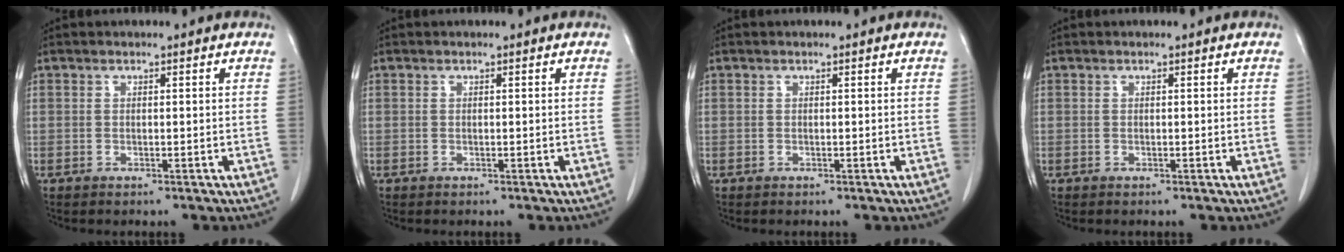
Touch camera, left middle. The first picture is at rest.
{"total": 0.0}
{"total": 0.0}
{"total": 0.0}